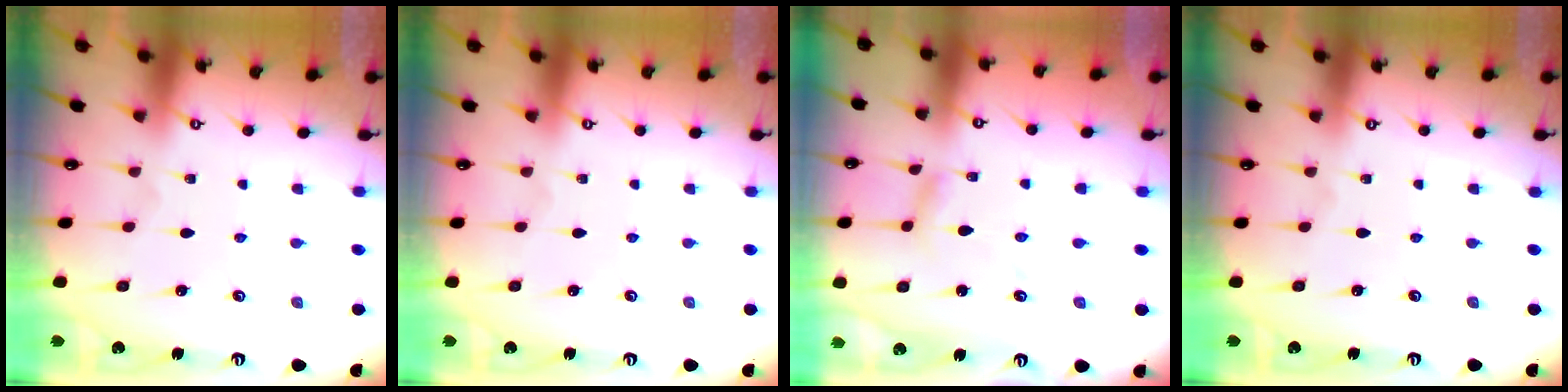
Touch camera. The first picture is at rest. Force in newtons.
{"total": 0.0}
{"total": 4.8, "press": 4.7, "slide": 0.3}
{"total": 0.0}